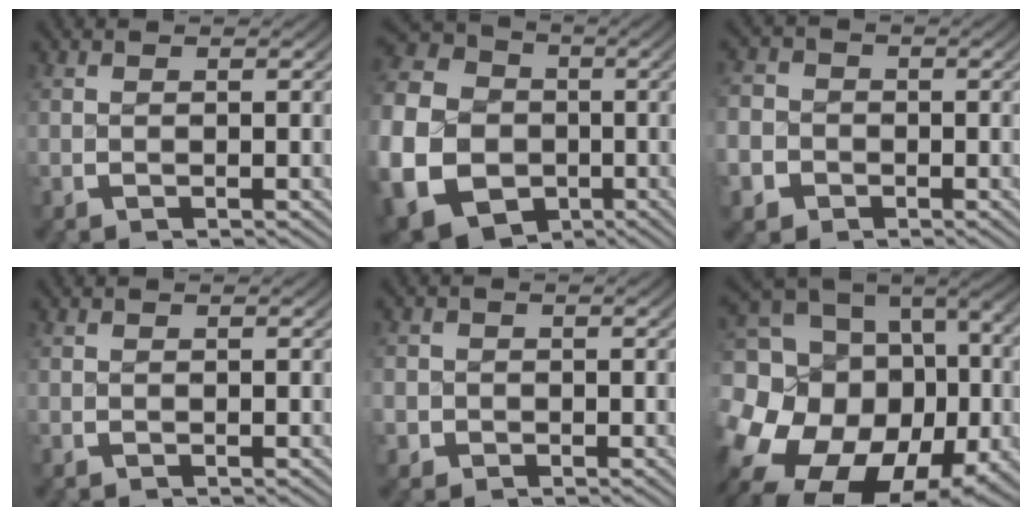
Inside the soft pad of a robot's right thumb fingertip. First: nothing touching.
{"total": 20.3, "force": [-4.5, 17.1, 9.9], "torque": [-0.237, -0.070, -0.071]}
{"total": 6.3, "force": [-2.0, 5.7, 1.5], "torque": [-0.040, -0.021, -0.038]}
{"total": 0.0}
{"total": 2.6, "force": [-0.8, 2.4, 0.3], "torque": [-0.011, -0.013, -0.013]}
{"total": 24.4, "force": [-4.0, 18.4, 15.5], "torque": [-0.308, -0.074, -0.046]}